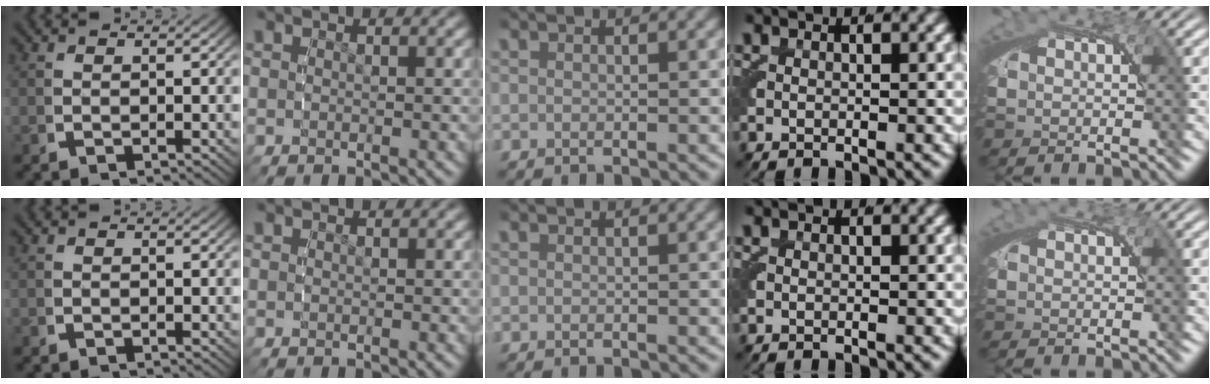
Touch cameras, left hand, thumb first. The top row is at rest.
{}